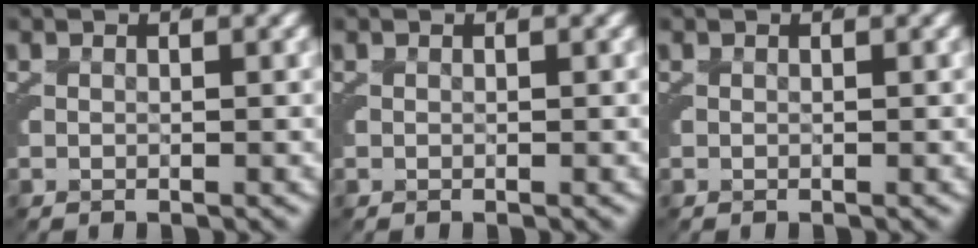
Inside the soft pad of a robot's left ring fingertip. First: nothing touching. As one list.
[{"total": 0.0}, {"total": 0.0}]